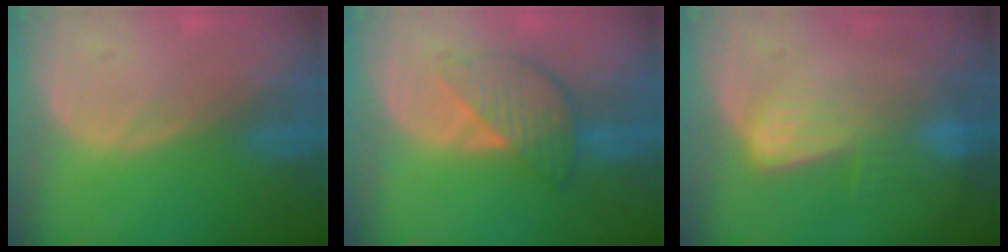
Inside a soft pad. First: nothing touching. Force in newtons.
{"total": 6.0, "press": 6.0, "slide": 0.4}
{"total": 7.1, "press": 6.0, "slide": 3.9}